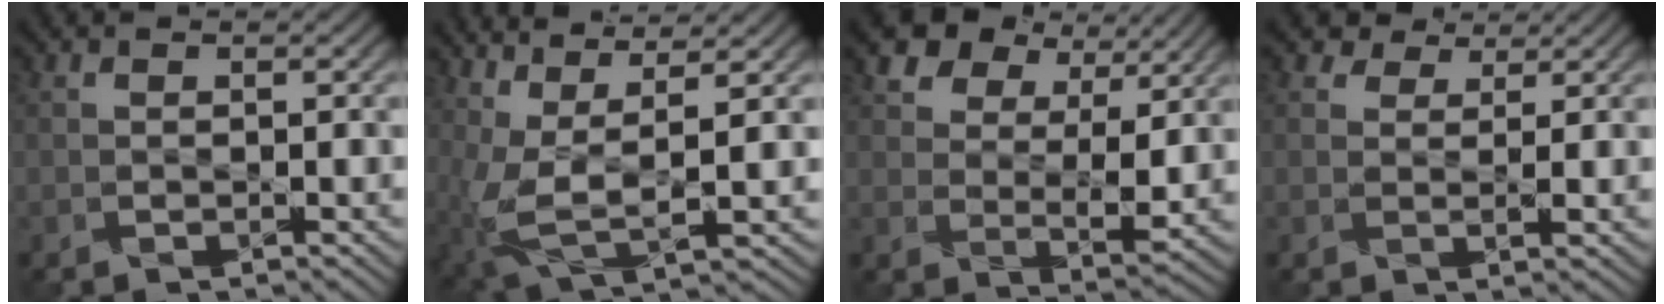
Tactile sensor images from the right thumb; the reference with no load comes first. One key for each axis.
{"total": 6.7, "fx": 3.2, "fy": 1.2, "fz": 5.7, "tx": -0.147, "ty": 0.007, "tz": 0.070}
{"total": 12.6, "fx": 8.9, "fy": 6.4, "fz": 6.2, "tx": -0.132, "ty": 0.012, "tz": 0.147}
{"total": 3.9, "fx": 2.8, "fy": 1.8, "fz": 2.0, "tx": -0.039, "ty": 0.006, "tz": 0.044}